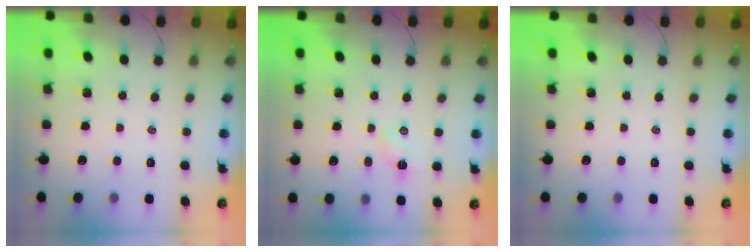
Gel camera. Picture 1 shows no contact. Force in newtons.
{"total": 2.9, "press": 2.7, "slide": 1.0}
{"total": 0.0}